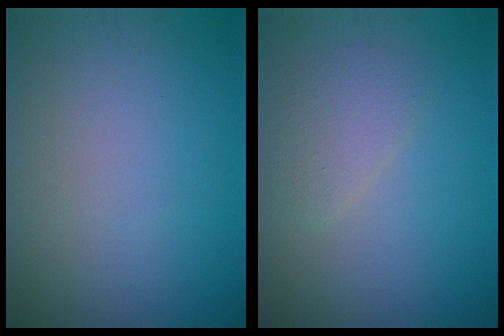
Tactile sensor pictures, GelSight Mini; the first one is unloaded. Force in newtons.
{"total": 1.9, "press": 1.9, "slide": 0.1}